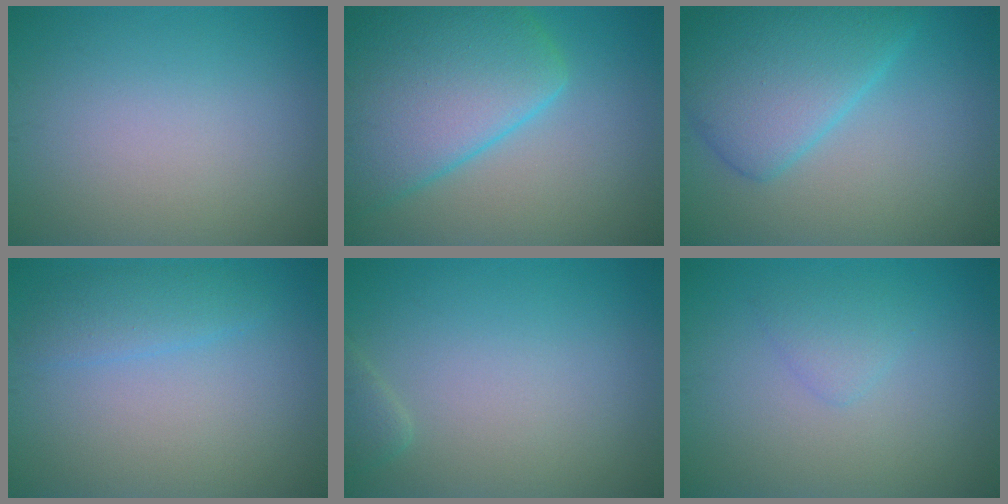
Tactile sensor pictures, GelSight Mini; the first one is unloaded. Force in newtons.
{"total": 10.6, "press": 10.6, "slide": 0.4}
{"total": 6.8, "press": 6.8, "slide": 0.2}
{"total": 2.2, "press": 2.2, "slide": 0.1}
{"total": 1.1, "press": 1.1, "slide": 0.1}
{"total": 1.4, "press": 1.4, "slide": 0.1}